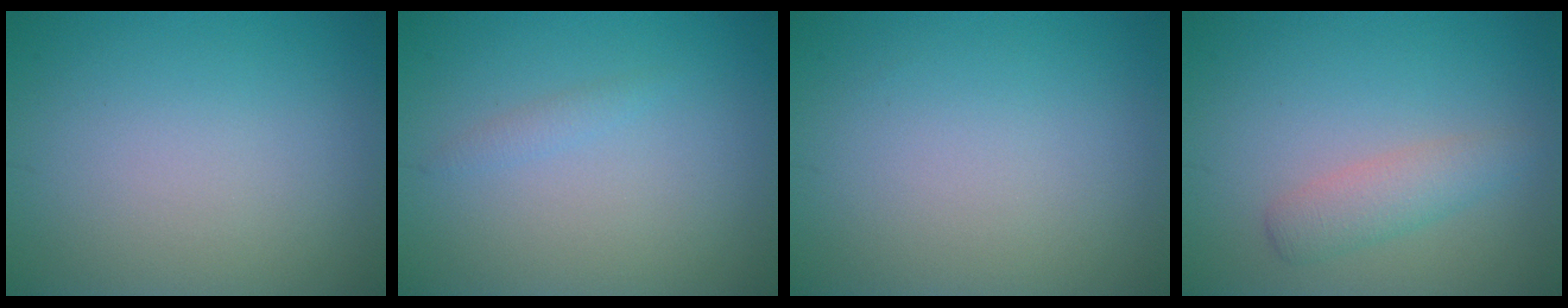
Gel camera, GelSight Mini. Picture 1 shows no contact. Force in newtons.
{"total": 0.8, "press": 0.8, "slide": 0.1}
{"total": 0.0}
{"total": 2.5, "press": 2.5, "slide": 0.0}